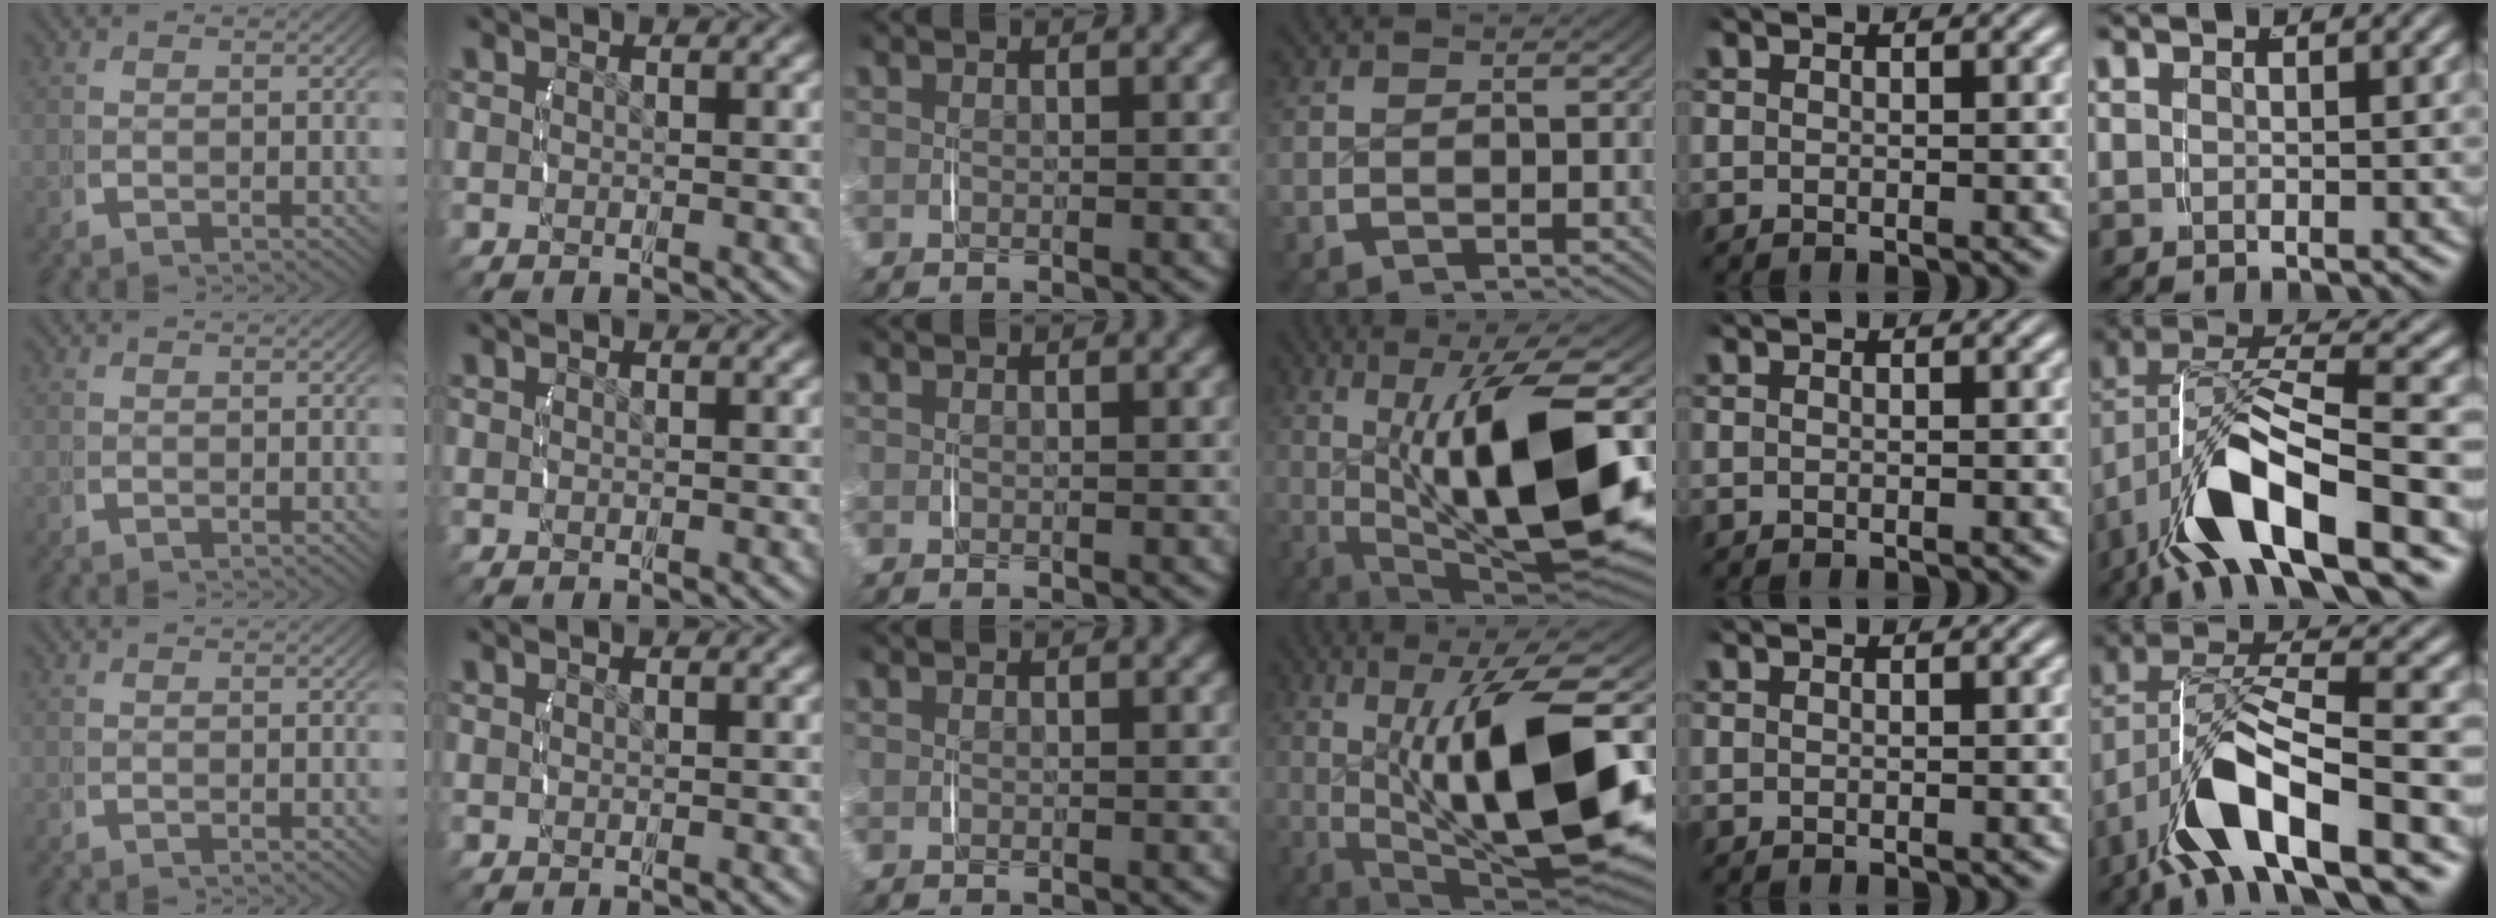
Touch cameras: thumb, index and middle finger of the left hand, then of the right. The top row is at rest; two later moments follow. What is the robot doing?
{"motion": "lift_and_place", "object": "jar lid"}